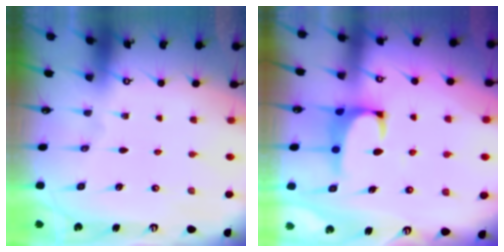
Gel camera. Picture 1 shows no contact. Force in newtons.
{"total": 1.3, "press": 1.2, "slide": 0.5}